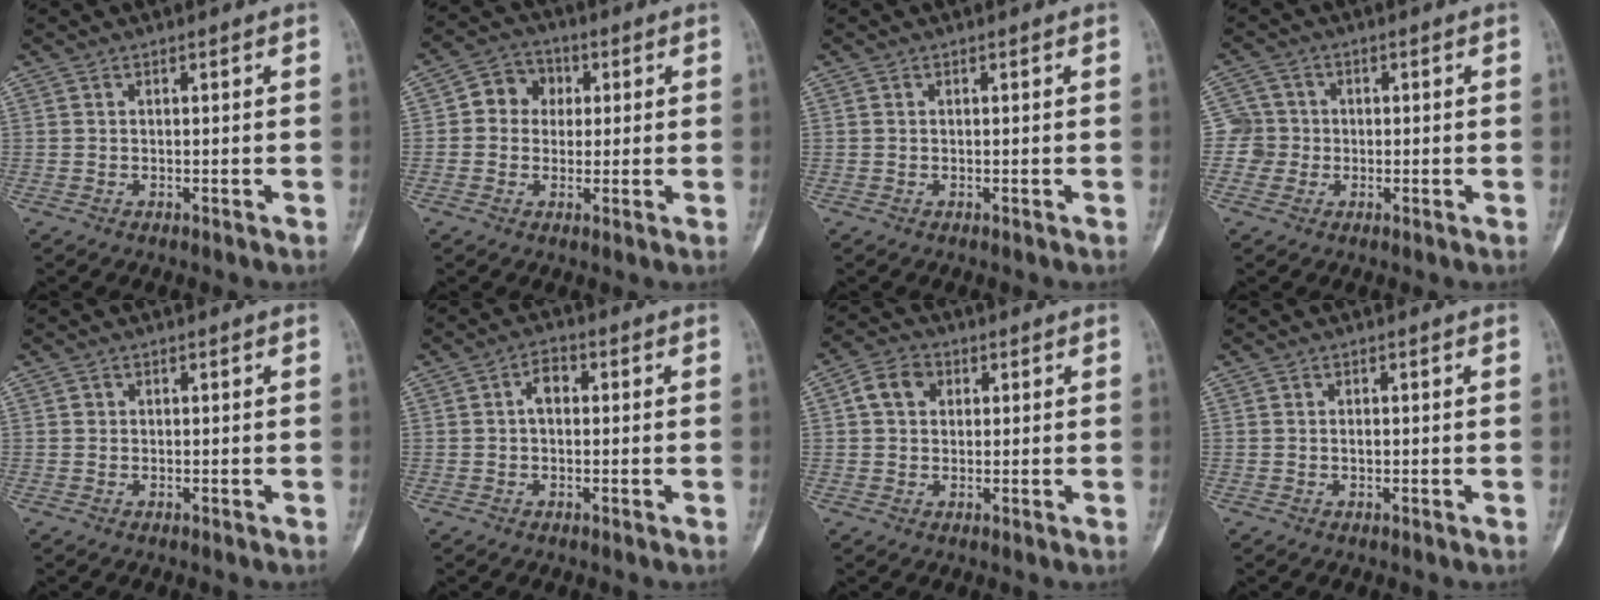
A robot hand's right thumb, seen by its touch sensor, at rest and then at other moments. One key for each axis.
{"total": 6.6, "fx": 1.0, "fy": 5.8, "fz": 2.9, "tx": -0.011, "ty": 0.011, "tz": 0.004}
{"total": 0.0}
{"total": 4.2, "fx": -0.6, "fy": 4.2, "fz": 0.0, "tx": 0.030, "ty": 0.013, "tz": -0.020}
{"total": 0.6, "fx": 0.1, "fy": 0.6, "fz": 0.1, "tx": 0.001, "ty": 0.002, "tz": 0.002}
{"total": 3.3, "fx": 0.3, "fy": 2.1, "fz": 2.6, "tx": -0.033, "ty": 0.012, "tz": -0.001}
{"total": 5.3, "fx": 1.4, "fy": 4.2, "fz": 3.0, "tx": -0.041, "ty": 0.008, "tz": 0.019}
{"total": 0.7, "fx": 0.0, "fy": 0.4, "fz": 0.6, "tx": -0.010, "ty": 0.001, "tz": -0.001}